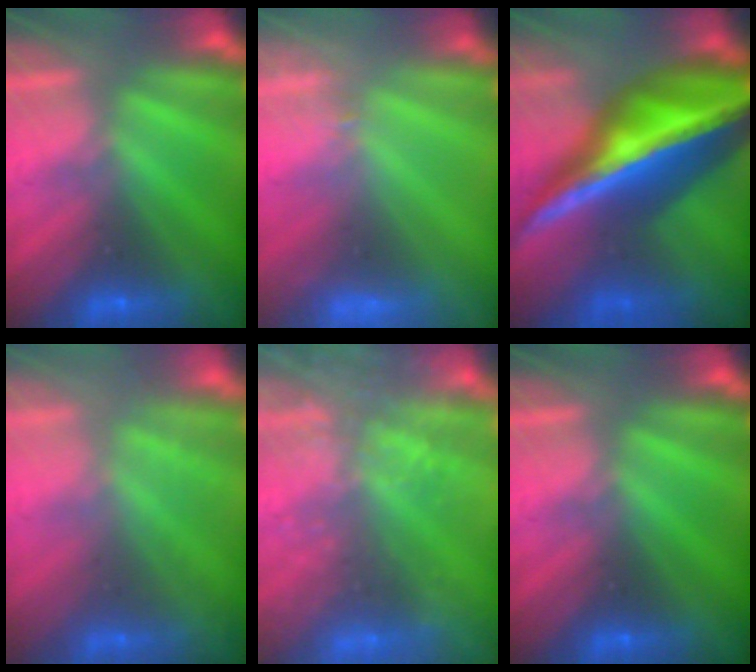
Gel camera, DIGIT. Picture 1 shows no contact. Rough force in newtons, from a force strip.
{"total": 2.4}
{"total": 5.8}
{"total": 1.8}
{"total": 12.7}
{"total": 0.0}